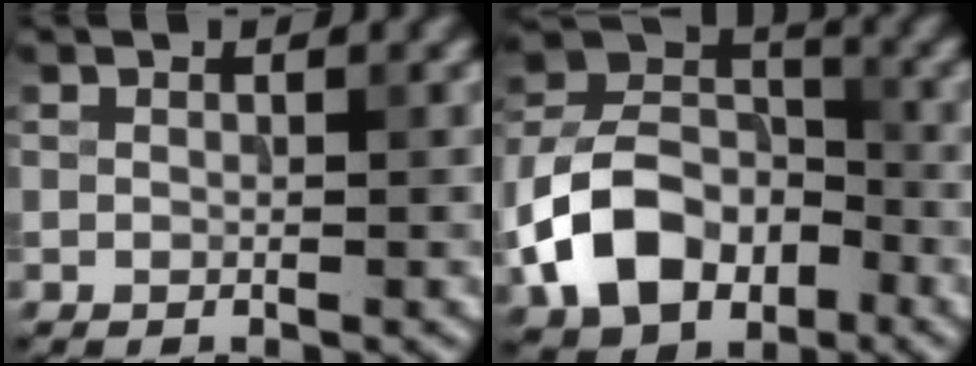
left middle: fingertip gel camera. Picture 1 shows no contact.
{"total": 9.4, "force": [-3.6, 6.7, 5.4], "torque": [-0.103, 0.008, -0.080]}